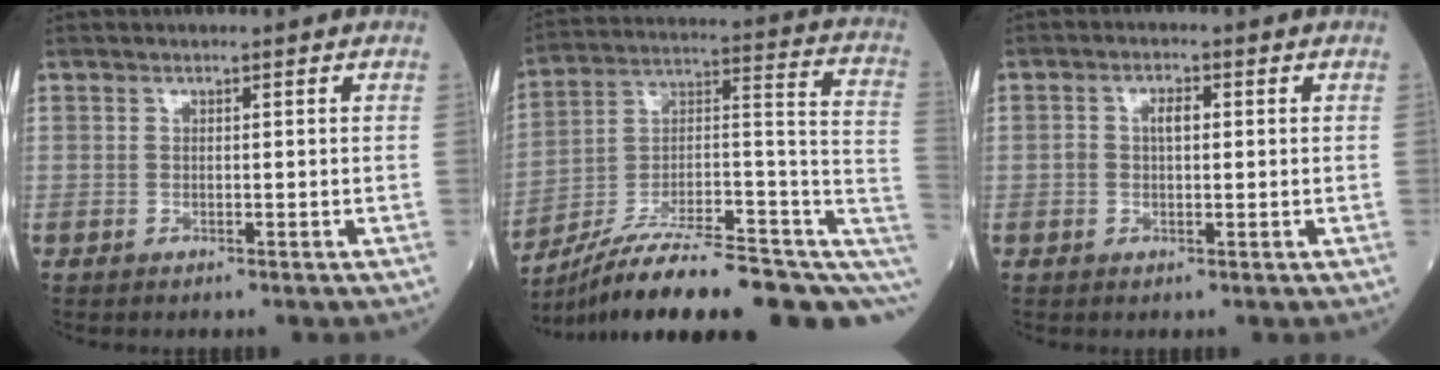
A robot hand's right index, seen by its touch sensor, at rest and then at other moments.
{"total": 25.2, "force": [-16.0, 5.8, 18.5], "torque": [-0.221, 0.044, -0.249]}
{"total": 2.5, "force": [0.3, 1.2, 2.2], "torque": [-0.045, 0.012, 0.005]}